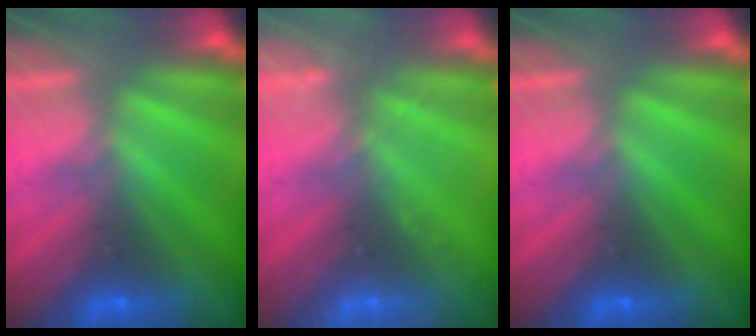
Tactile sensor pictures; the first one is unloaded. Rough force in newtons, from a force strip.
{"total": 2.2}
{"total": 0.0}